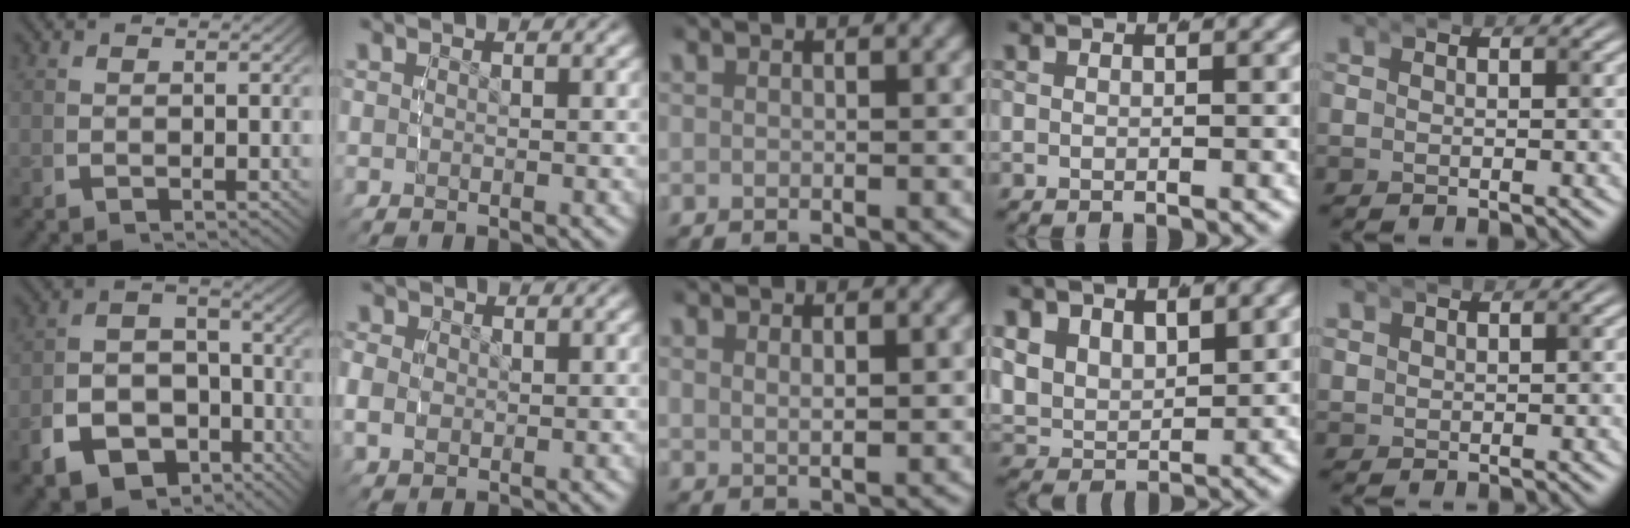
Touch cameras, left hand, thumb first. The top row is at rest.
{"thumb": {"total": 12.1, "force": [-4.4, 9.6, 5.9], "torque": [-0.111, -0.039, -0.068]}, "index": {"total": 3.0, "force": [0.1, 2.6, 1.5], "torque": [-0.039, -0.009, 0.007]}, "middle": {"total": 1.3, "force": [0.7, 0.4, 1.0], "torque": [-0.018, -0.009, 0.021]}, "ring": {"total": 7.5, "force": [1.2, 6.6, 3.3], "torque": [-0.109, -0.024, 0.012]}, "little": {"total": 1.5, "force": [1.3, 0.4, 0.4], "torque": [-0.011, 0.005, 0.025]}}